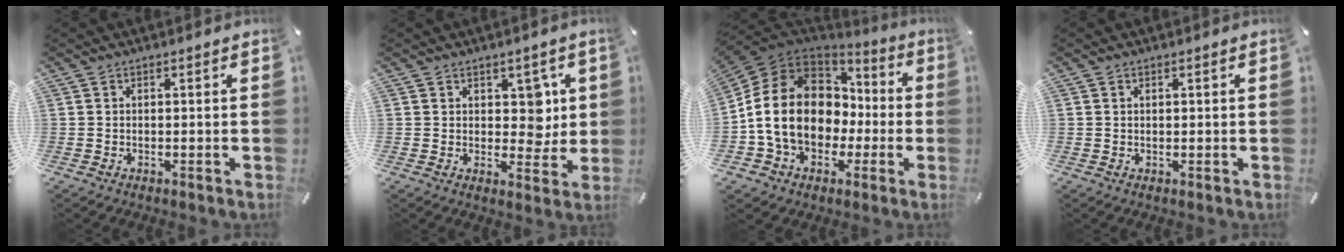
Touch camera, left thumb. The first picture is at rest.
{"total": 6.7, "force": [2.0, 5.2, 3.6], "torque": [-0.028, -0.009, 0.031]}
{"total": 16.3, "force": [-1.8, 13.6, 8.8], "torque": [-0.200, 0.013, -0.029]}
{"total": 0.0}